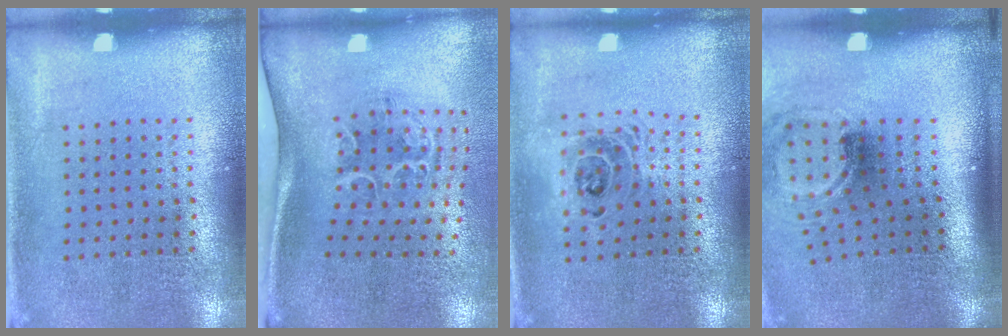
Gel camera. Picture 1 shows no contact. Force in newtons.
{"total": 1.6, "press": 1.3, "slide": 1.0}
{"total": 1.6, "press": 1.3, "slide": 0.9}
{"total": 1.8, "press": 1.2, "slide": 1.4}